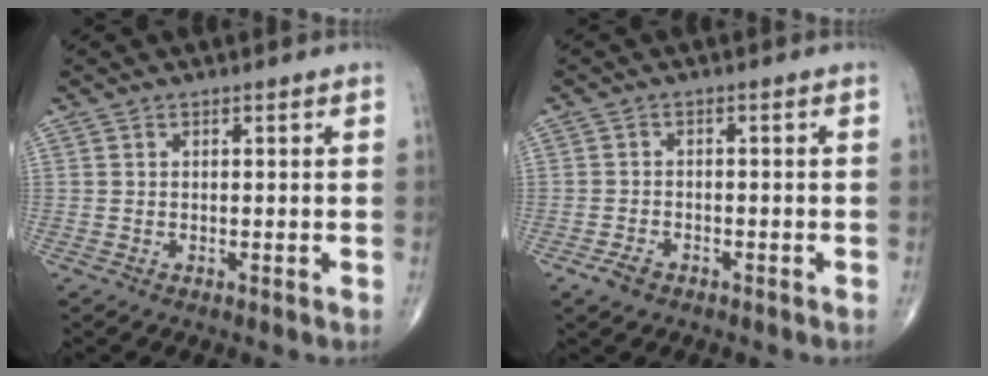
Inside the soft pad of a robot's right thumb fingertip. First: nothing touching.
{"total": 2.6, "force": [-1.7, 1.5, 1.2], "torque": [-0.024, 0.007, -0.027]}